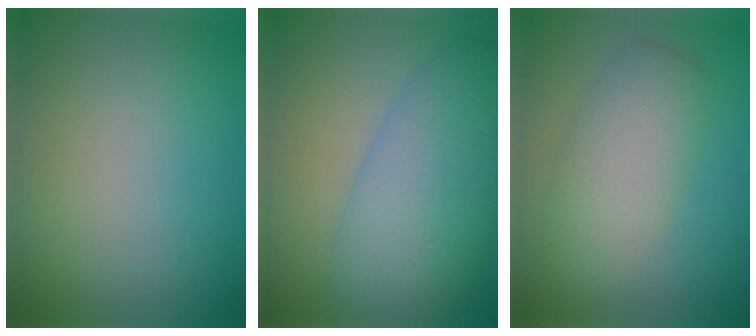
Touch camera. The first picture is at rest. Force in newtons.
{"total": 9.0, "press": 9.0, "slide": 0.0}
{"total": 4.8, "press": 4.8, "slide": 0.1}